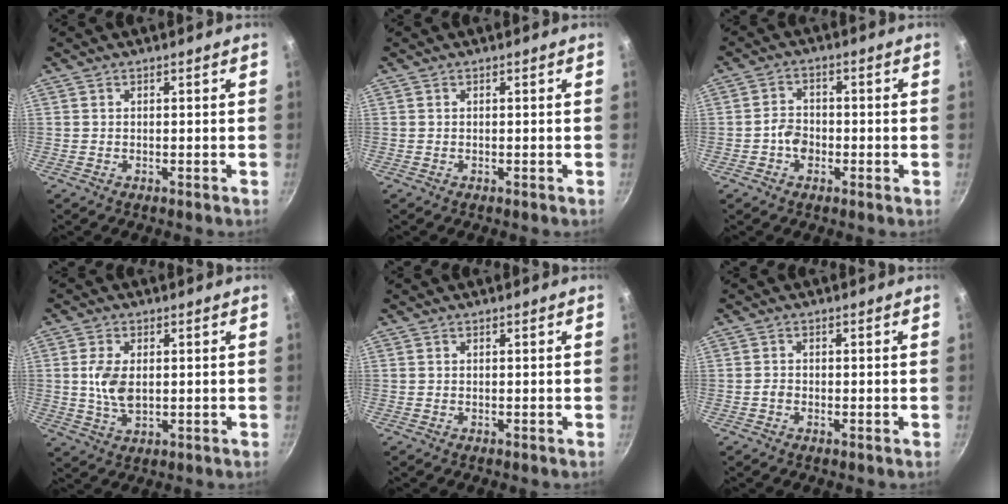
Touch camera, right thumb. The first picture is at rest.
{"total": 0.0}
{"total": 3.9, "force": [-1.3, 2.9, 2.2], "torque": [-0.022, 0.016, -0.028]}
{"total": 5.4, "force": [0.5, 3.2, 4.3], "torque": [-0.086, -0.004, 0.012]}
{"total": 0.0}
{"total": 0.9, "force": [-0.5, 0.6, 0.5], "torque": [-0.015, 0.005, -0.012]}